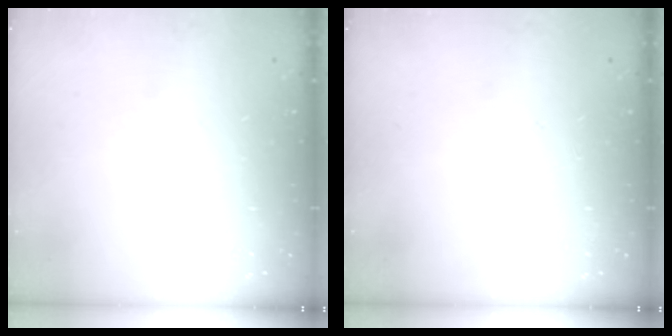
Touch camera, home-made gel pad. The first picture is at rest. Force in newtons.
{"total": 0.0}